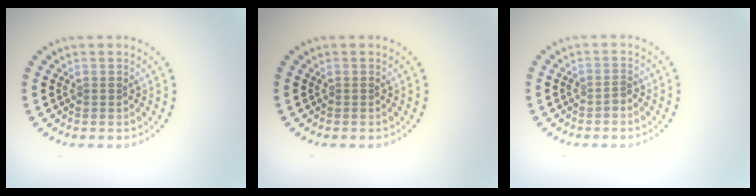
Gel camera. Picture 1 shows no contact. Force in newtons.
{"total": 0.0}
{"total": 1.0, "press": 0.9, "slide": 0.6}